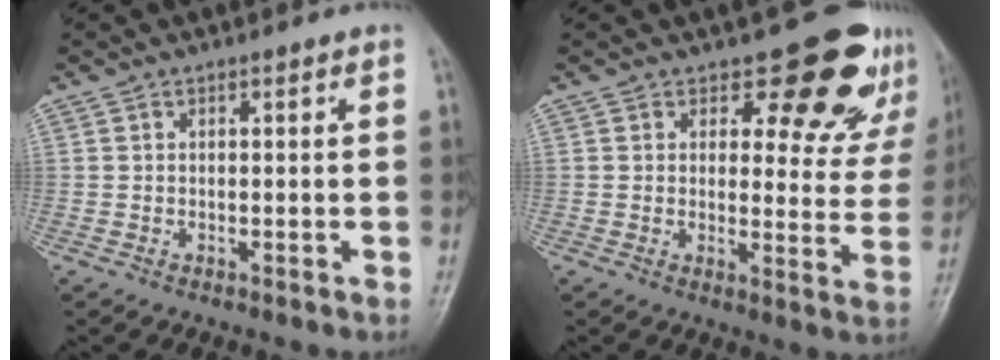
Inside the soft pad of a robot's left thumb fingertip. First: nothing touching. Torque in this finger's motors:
{"motor_torque": [0.37, 0.29, 0.19, -0.03, 0.13]}